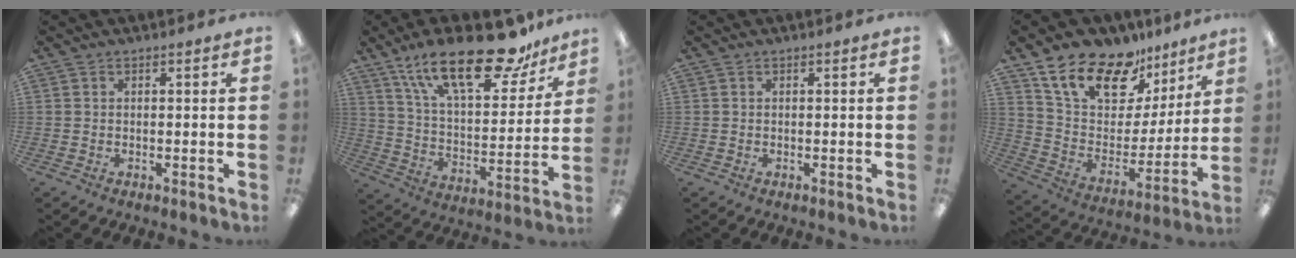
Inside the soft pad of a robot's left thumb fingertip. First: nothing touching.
{"total": 25.1, "force": [17.0, 9.1, 16.1], "torque": [-0.258, -0.095, 0.287]}
{"total": 0.0}
{"total": 18.8, "force": [13.9, 9.3, 8.6], "torque": [-0.172, -0.081, 0.253]}